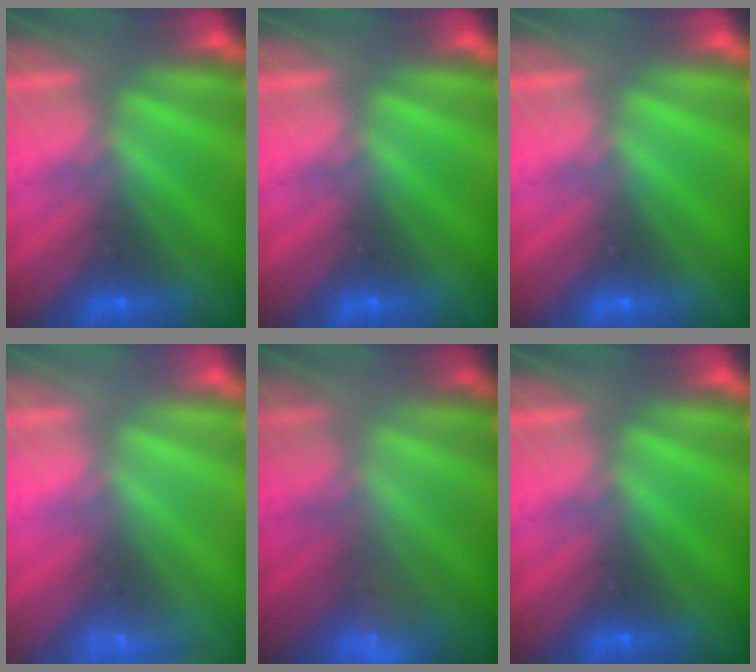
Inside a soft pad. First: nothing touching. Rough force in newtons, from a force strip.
{"total": 0.0}
{"total": 0.0}
{"total": 2.3}
{"total": 2.3}
{"total": 0.0}